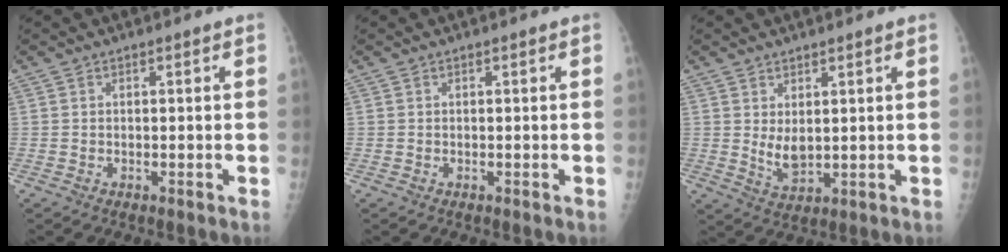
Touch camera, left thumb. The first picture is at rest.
{"total": 0.0}
{"total": 4.7, "force": [1.3, 2.4, 3.8], "torque": [-0.060, -0.021, 0.033]}